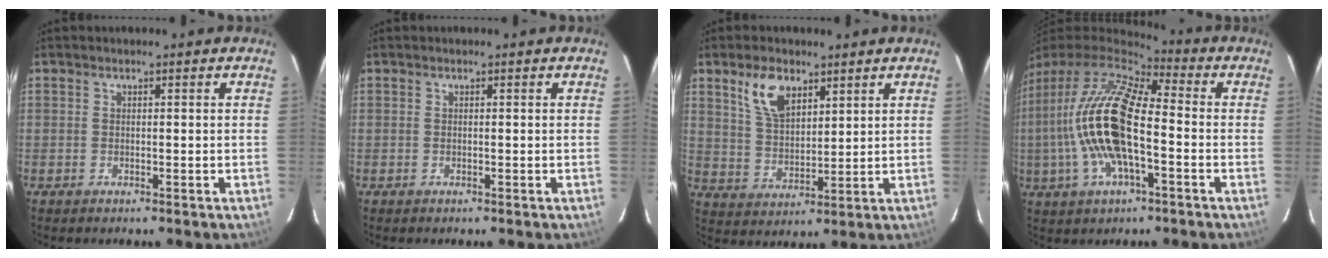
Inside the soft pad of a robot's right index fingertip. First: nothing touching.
{"total": 0.0}
{"total": 8.6, "force": [5.0, 4.4, 5.4], "torque": [-0.101, 0.011, 0.104]}
{"total": 18.5, "force": [-2.7, 6.5, 17.1], "torque": [-0.326, -0.006, -0.058]}